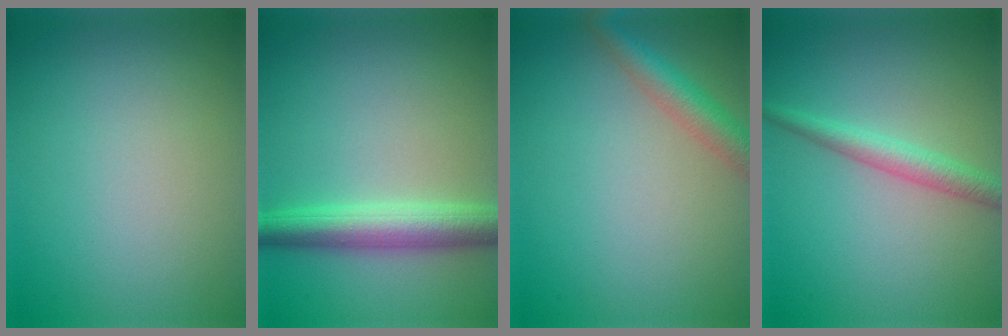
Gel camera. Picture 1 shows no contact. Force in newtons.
{"total": 4.8, "press": 4.8, "slide": 0.1}
{"total": 3.3, "press": 3.3, "slide": 0.1}
{"total": 2.6, "press": 2.6, "slide": 0.2}